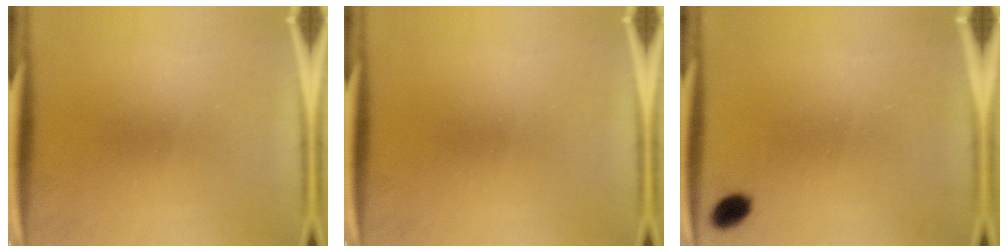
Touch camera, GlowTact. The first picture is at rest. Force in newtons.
{"total": 0.0}
{"total": 3.0}